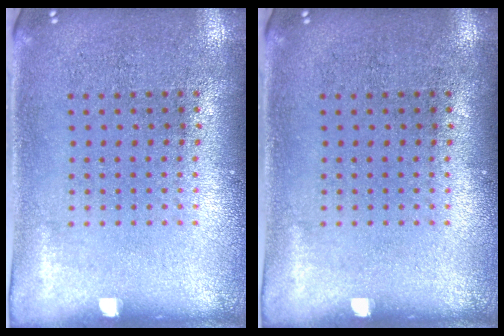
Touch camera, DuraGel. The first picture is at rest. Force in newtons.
{"total": 0.0}